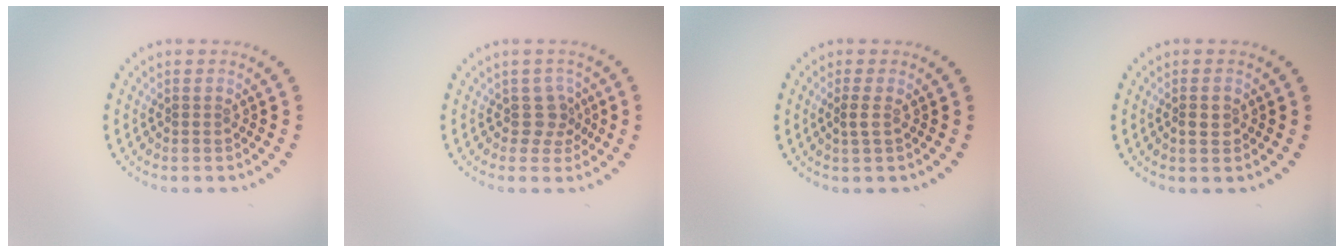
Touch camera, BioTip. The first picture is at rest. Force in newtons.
{"total": 1.9, "press": 1.4, "slide": 1.3}
{"total": 0.9, "press": 0.8, "slide": 0.4}
{"total": 1.3, "press": 1.3, "slide": 0.2}